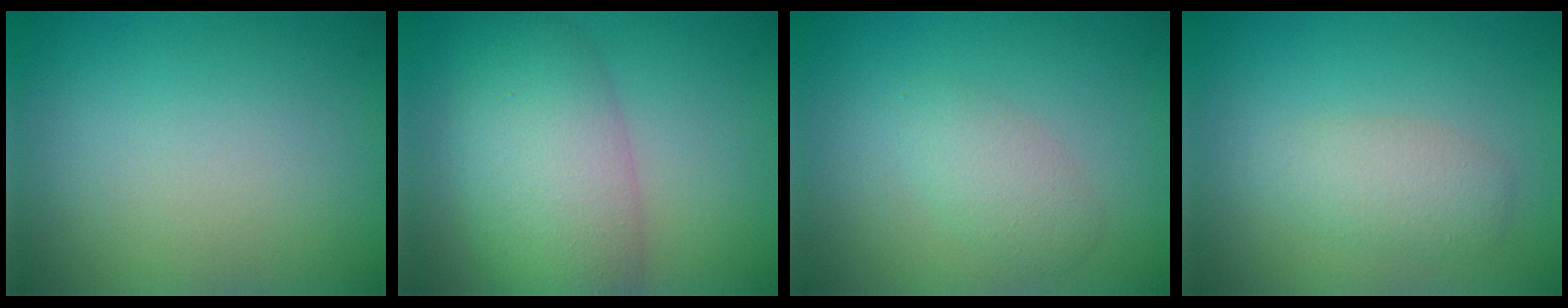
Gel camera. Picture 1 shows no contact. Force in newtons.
{"total": 7.4, "press": 7.4, "slide": 0.3}
{"total": 2.2, "press": 2.2, "slide": 0.0}
{"total": 2.6, "press": 2.6, "slide": 0.3}